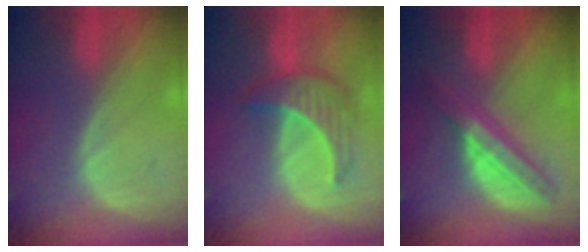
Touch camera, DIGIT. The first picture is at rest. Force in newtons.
{"total": 6.6, "press": 6.5, "slide": 1.2}
{"total": 6.9, "press": 6.9, "slide": 0.2}